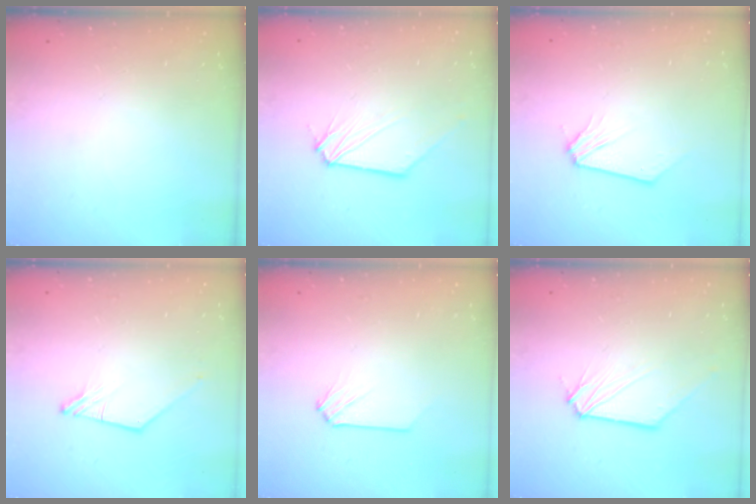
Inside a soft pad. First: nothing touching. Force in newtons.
{"total": 0.6, "press": 0.6, "slide": 0.1}
{"total": 0.0}
{"total": 0.8, "press": 0.8, "slide": 0.2}
{"total": 0.0}
{"total": 0.6, "press": 0.6, "slide": 0.1}